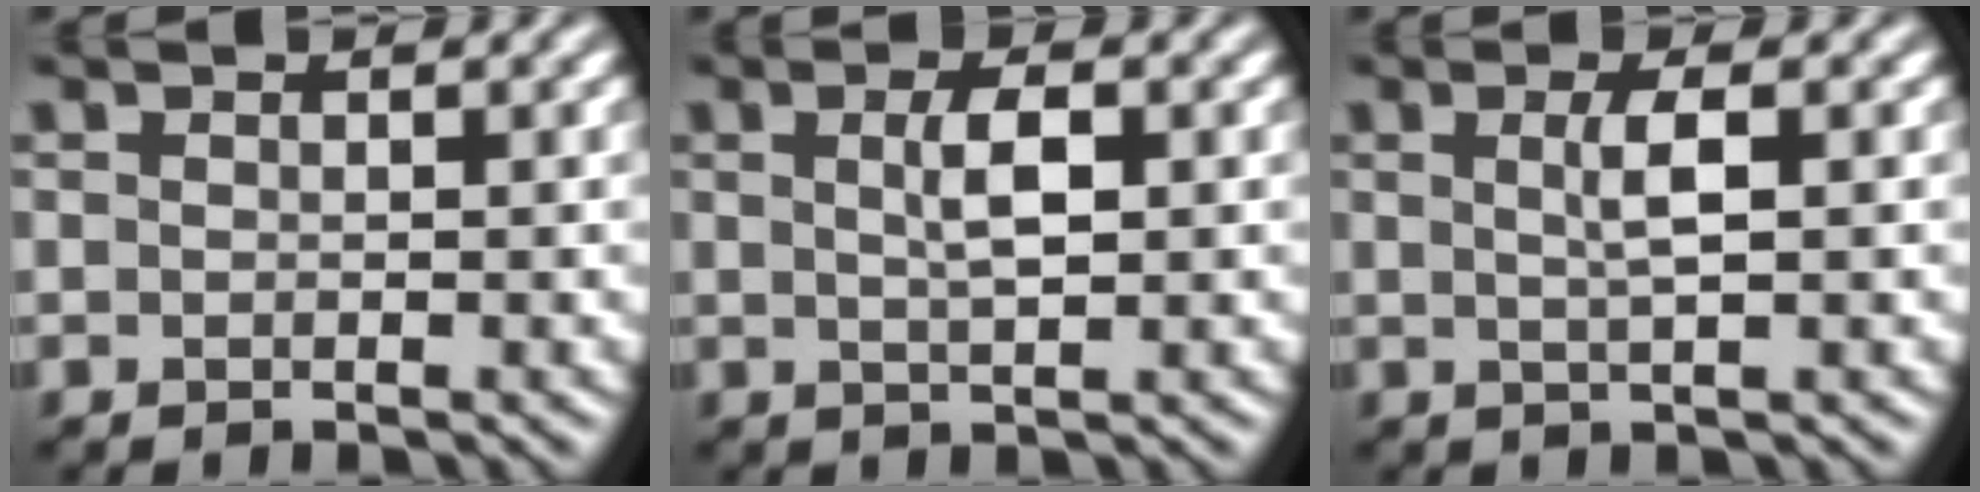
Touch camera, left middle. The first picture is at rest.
{"total": 2.6, "force": [0.6, 0.7, 2.5], "torque": [-0.046, 0.004, 0.011]}
{"total": 2.3, "force": [0.4, 0.5, 2.2], "torque": [-0.039, 0.004, 0.005]}